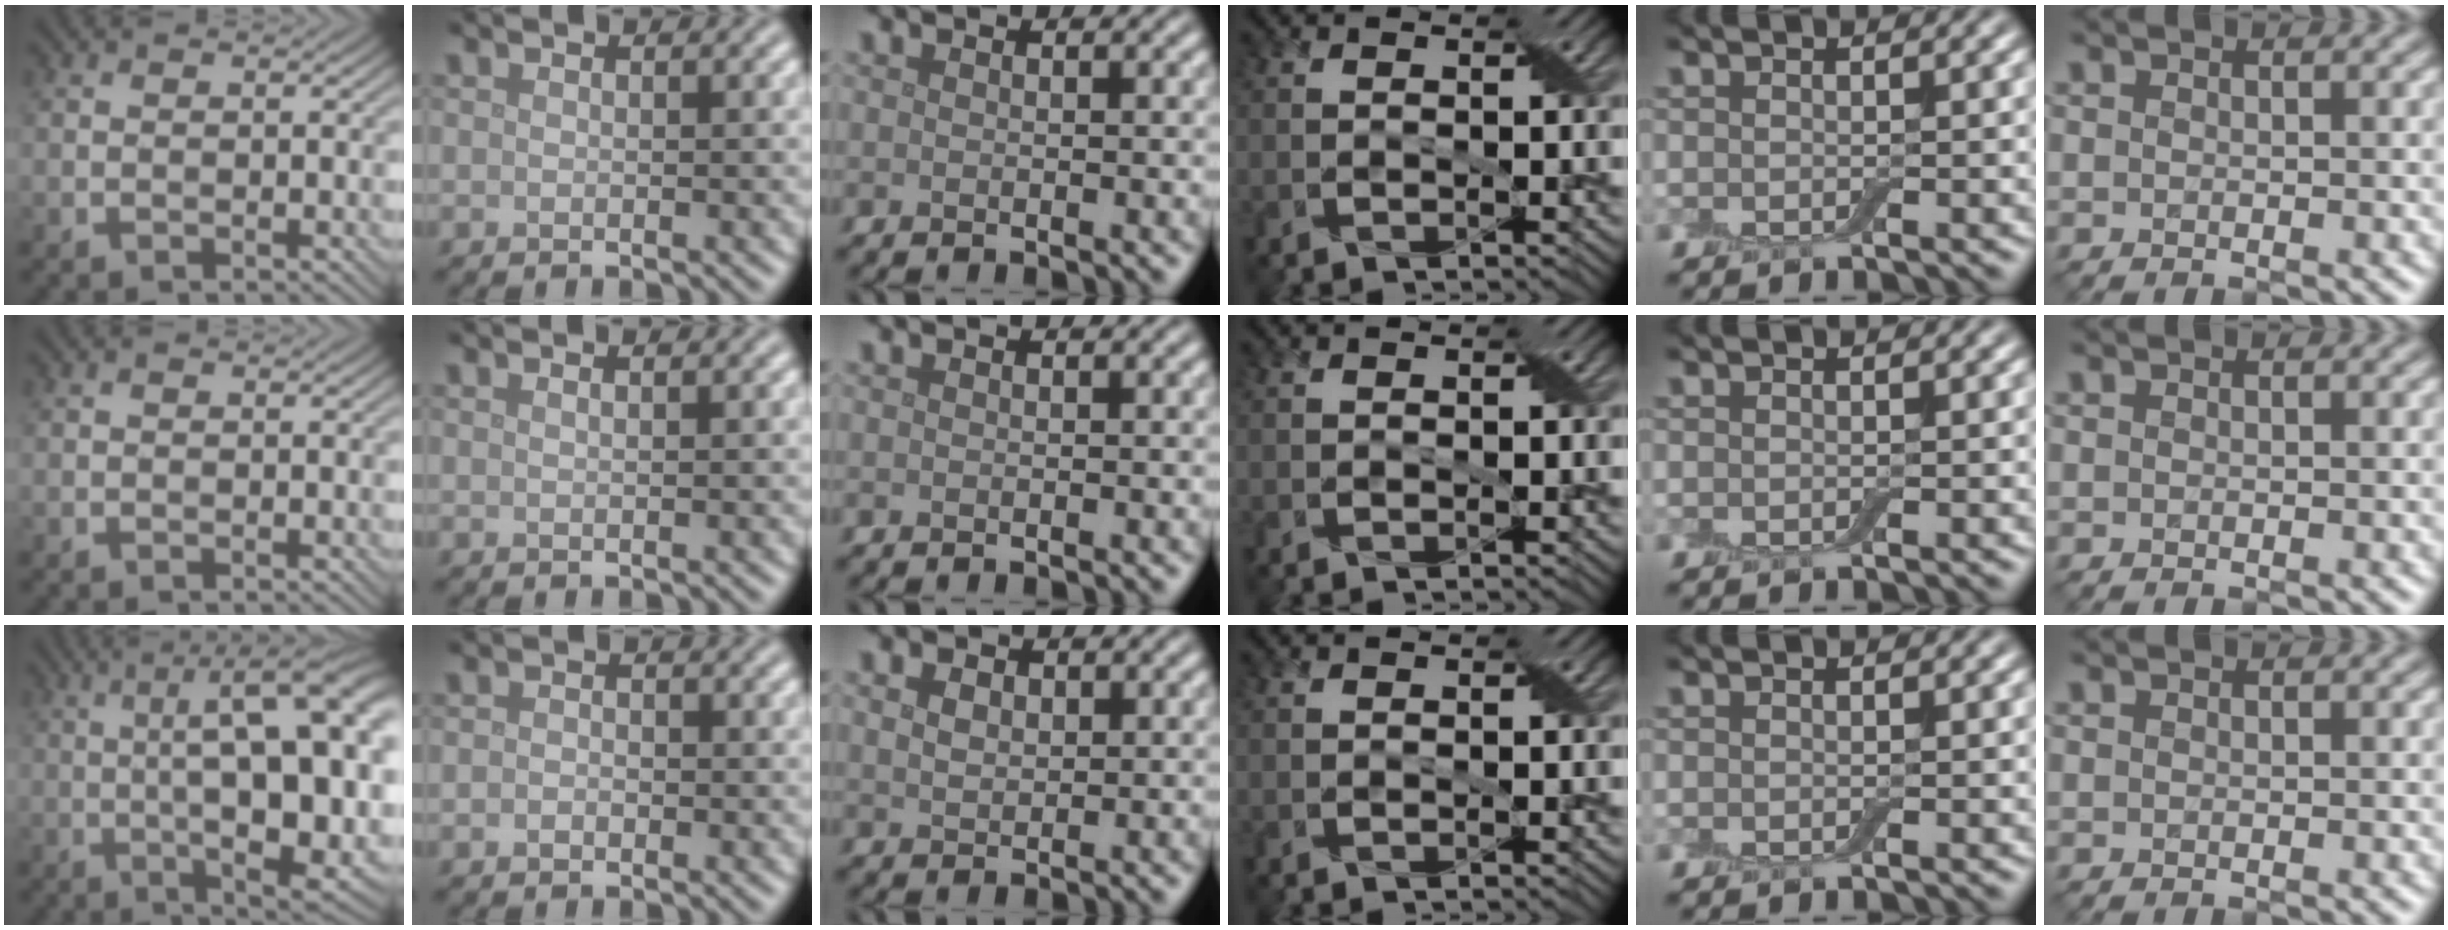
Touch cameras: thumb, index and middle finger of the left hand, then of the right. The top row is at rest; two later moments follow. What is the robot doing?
{"motion": "peel", "object": "adhesive wrap"}